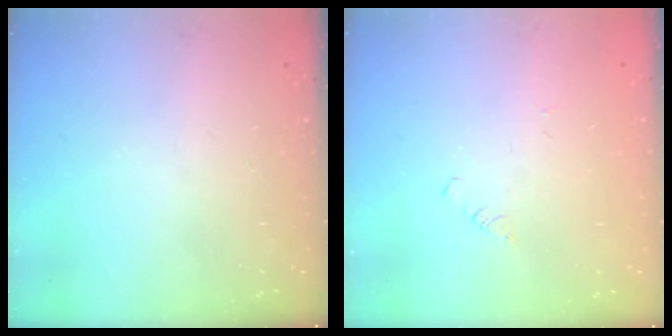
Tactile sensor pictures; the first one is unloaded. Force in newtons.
{"total": 1.0, "press": 0.9, "slide": 0.2}